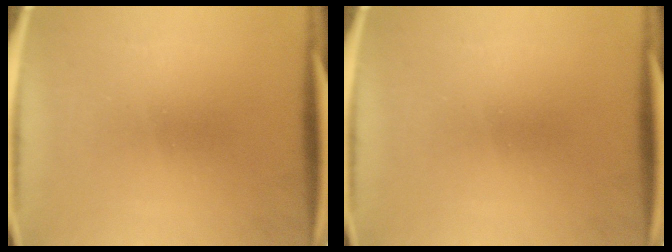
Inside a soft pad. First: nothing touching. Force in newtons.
{"total": 0.0}